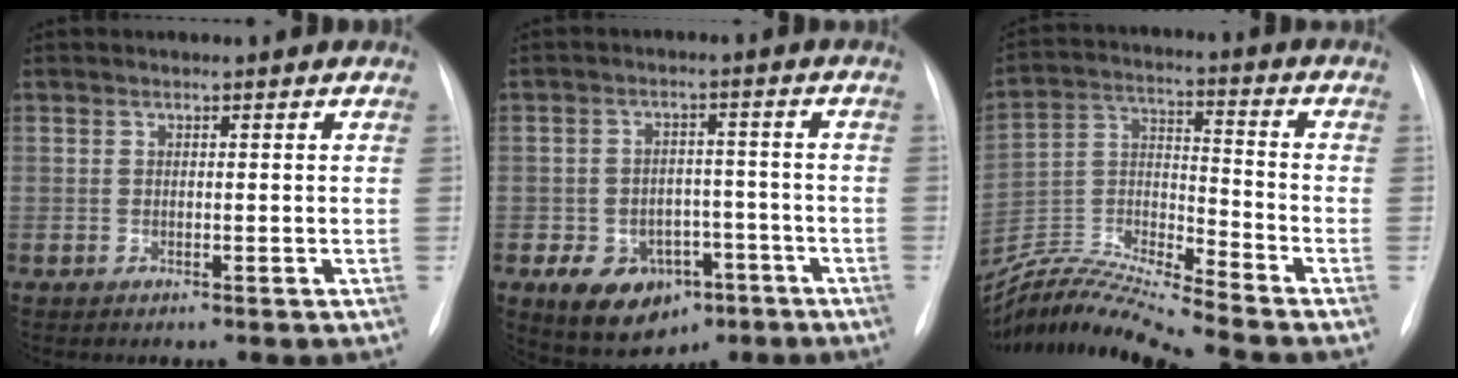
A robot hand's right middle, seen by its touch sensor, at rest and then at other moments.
{"total": 9.8, "force": [-4.9, 6.8, 5.0], "torque": [-0.085, 0.013, -0.065]}
{"total": 13.8, "force": [-13.0, -2.2, 3.9], "torque": [-0.073, 0.013, -0.251]}